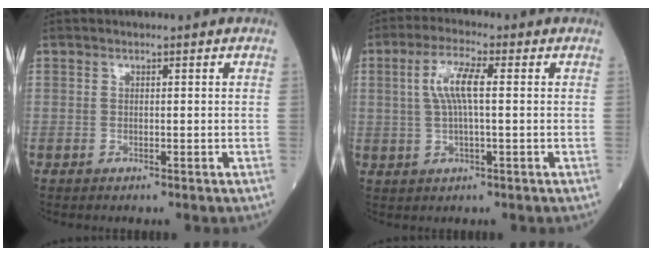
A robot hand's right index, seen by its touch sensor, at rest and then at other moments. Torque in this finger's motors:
{"motor_torque": [0.22, -0.02, 0.18, 0.11]}